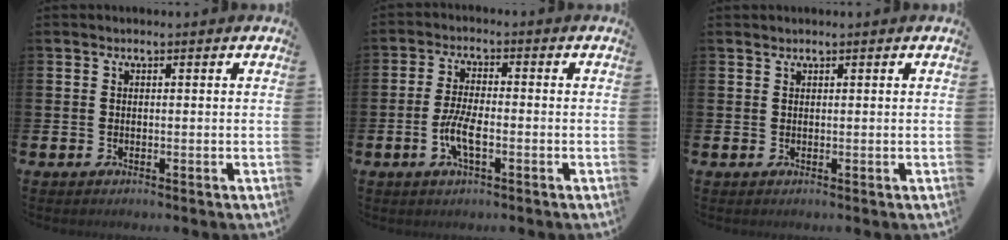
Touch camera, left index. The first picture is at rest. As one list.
[{"total": 4.5, "force": [-1.4, 1.4, 4.1], "torque": [-0.085, 0.003, -0.028]}, {"total": 0.7, "force": [0.7, 0.1, 0.0], "torque": [0.003, -0.001, 0.013]}]